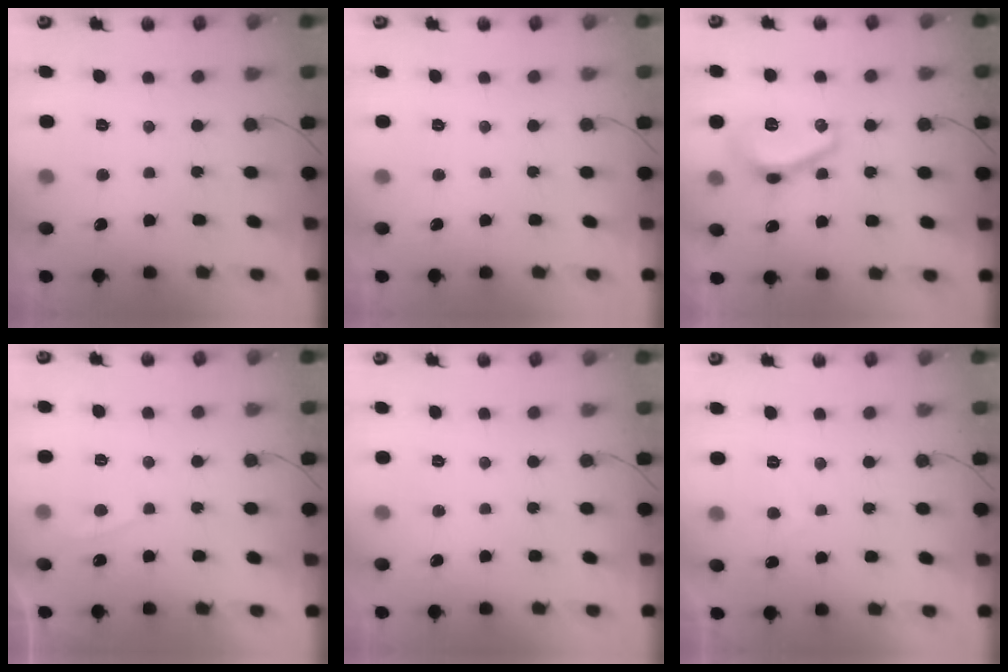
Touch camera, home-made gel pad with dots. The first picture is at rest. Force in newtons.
{"total": 0.0}
{"total": 9.5, "press": 9.5, "slide": 0.8}
{"total": 1.8, "press": 1.7, "slide": 0.6}
{"total": 0.0}
{"total": 1.6, "press": 1.4, "slide": 0.7}